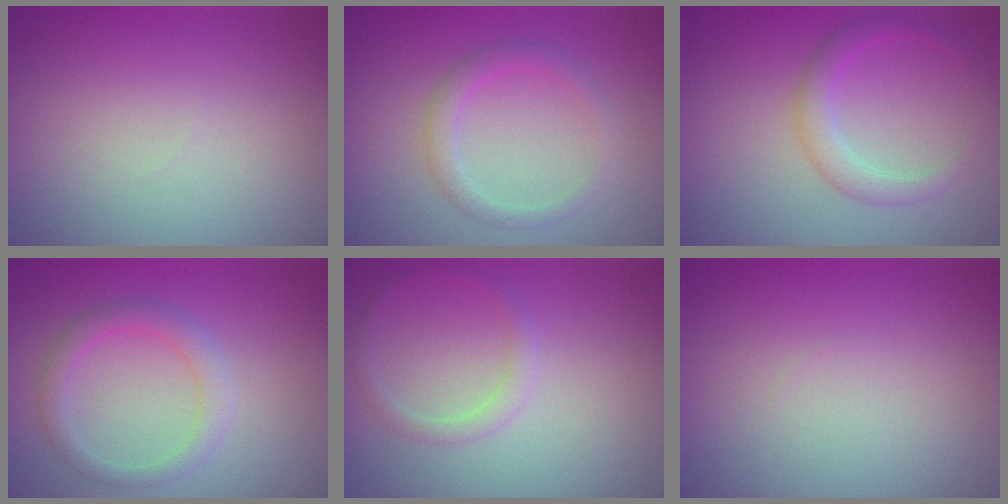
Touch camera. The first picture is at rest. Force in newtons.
{"total": 2.0, "press": 2.0, "slide": 0.1}
{"total": 2.3, "press": 2.3, "slide": 0.2}
{"total": 2.3, "press": 2.3, "slide": 0.1}
{"total": 1.3, "press": 1.3, "slide": 0.1}
{"total": 0.5, "press": 0.5, "slide": 0.0}